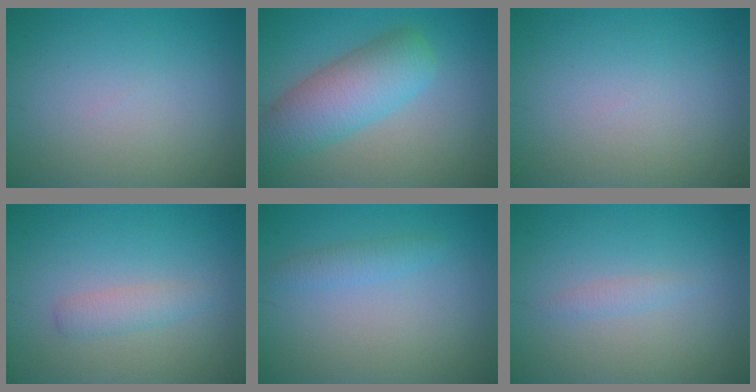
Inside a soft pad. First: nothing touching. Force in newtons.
{"total": 6.6, "press": 6.5, "slide": 0.3}
{"total": 0.0}
{"total": 1.7, "press": 1.7, "slide": 0.1}
{"total": 1.4, "press": 1.4, "slide": 0.1}
{"total": 0.9, "press": 0.9, "slide": 0.0}